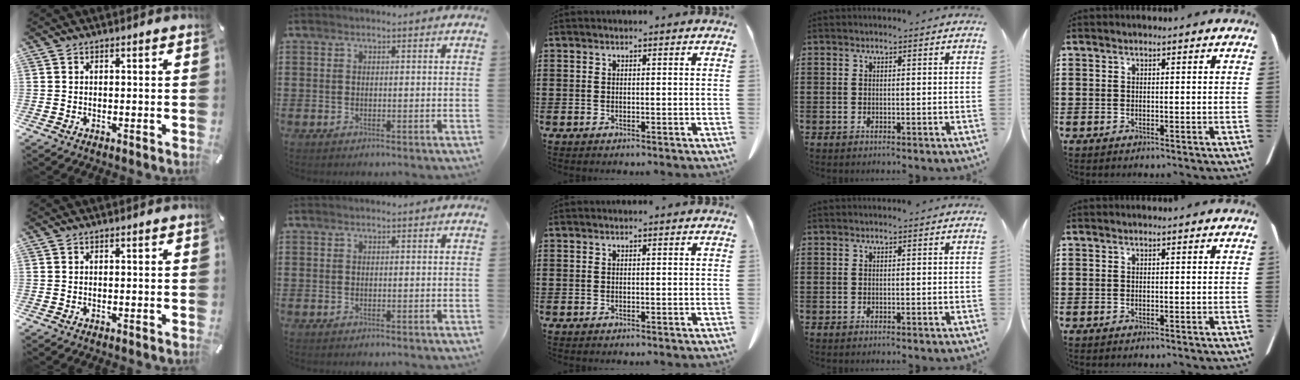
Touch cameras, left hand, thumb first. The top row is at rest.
{}